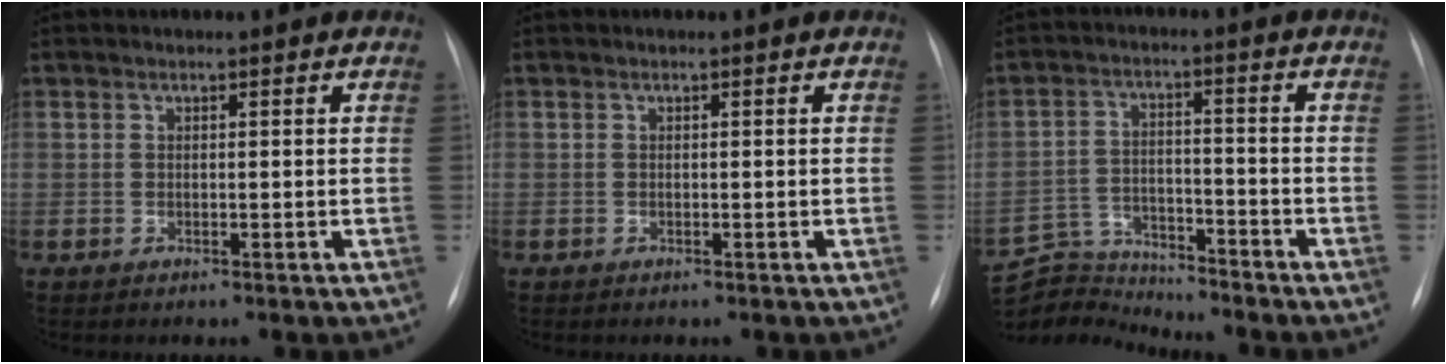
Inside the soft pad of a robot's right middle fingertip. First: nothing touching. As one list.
[{"total": 0.0}, {"total": 8.0, "force": [-7.8, 0.4, -1.4], "torque": [0.014, 0.017, -0.142]}]